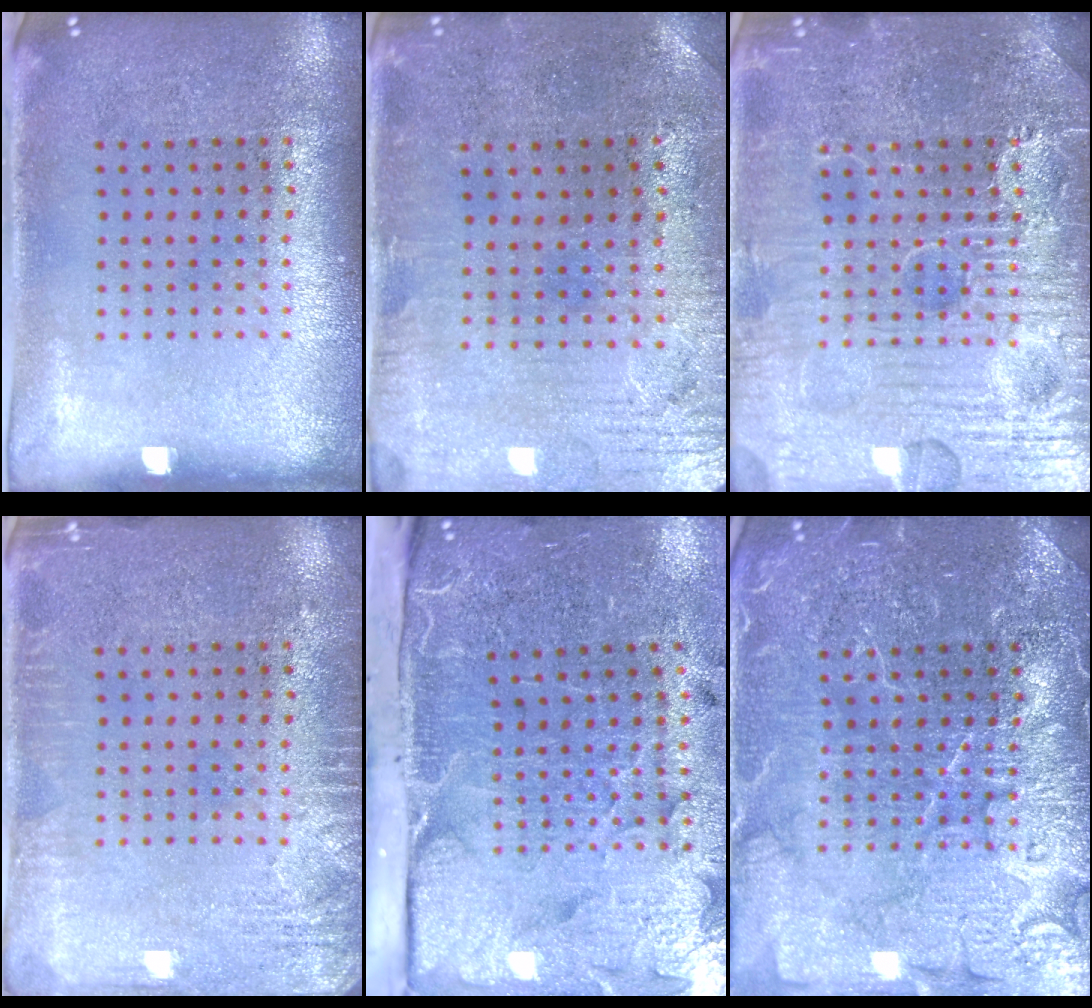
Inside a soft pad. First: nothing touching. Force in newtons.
{"total": 0.7, "press": 0.5, "slide": 0.5}
{"total": 6.8, "press": 6.8, "slide": 0.6}
{"total": 2.7, "press": 2.7, "slide": 0.4}
{"total": 5.2, "press": 4.0, "slide": 3.3}
{"total": 5.4, "press": 5.3, "slide": 0.8}